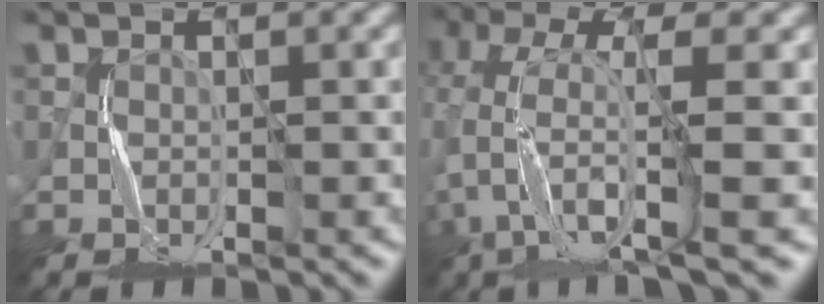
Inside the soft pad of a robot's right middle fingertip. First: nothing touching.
{"total": 7.7, "force": [-2.4, 2.2, 7.0], "torque": [-0.143, 0.001, -0.051]}